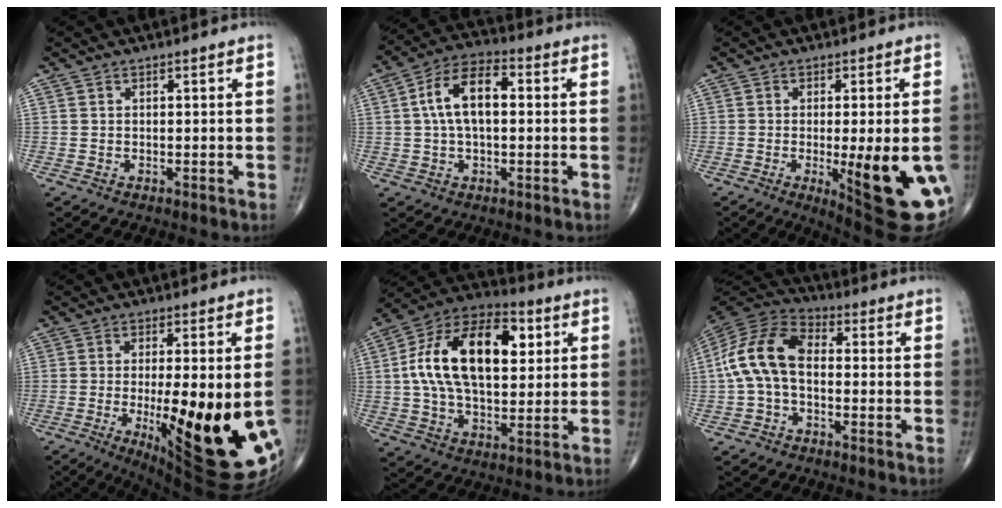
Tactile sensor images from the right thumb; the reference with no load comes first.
{"total": 10.6, "force": [1.2, 5.6, 9.0], "torque": [-0.162, 0.028, 0.015]}
{"total": 18.9, "force": [-4.8, 5.0, 17.6], "torque": [-0.176, -0.018, -0.041]}
{"total": 25.1, "force": [-6.1, 7.1, 23.3], "torque": [-0.271, -0.030, -0.062]}
{"total": 21.8, "force": [4.4, 12.2, 17.5], "torque": [-0.284, 0.014, 0.065]}
{"total": 12.3, "force": [-0.5, 7.5, 9.8], "torque": [-0.191, 0.036, -0.022]}